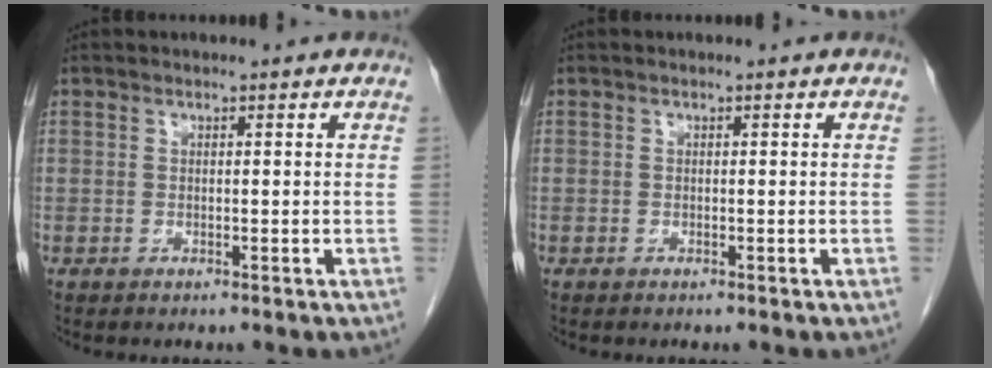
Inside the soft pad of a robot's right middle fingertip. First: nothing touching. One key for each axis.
{"total": 0.0}